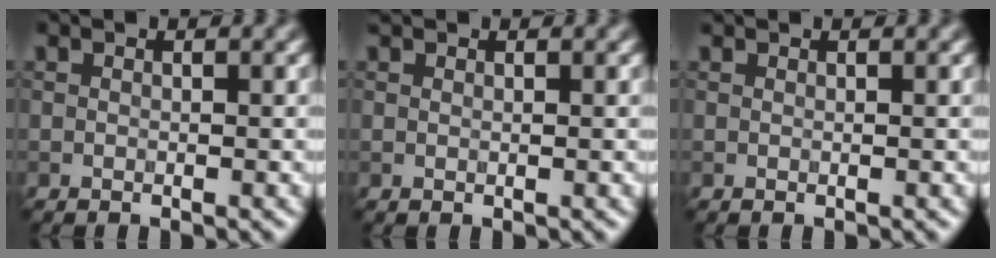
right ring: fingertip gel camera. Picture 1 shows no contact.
{"total": 0.5, "force": [0.5, 0.1, 0.1], "torque": [-0.007, -0.001, 0.012]}
{"total": 0.0}